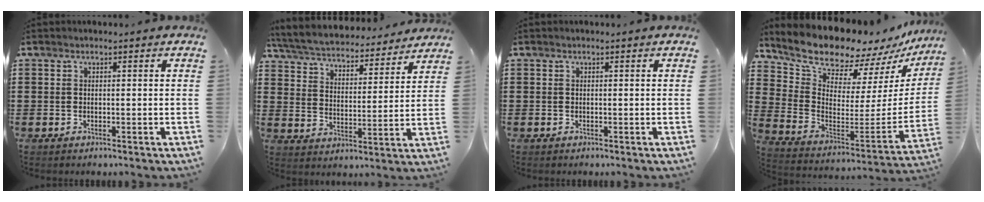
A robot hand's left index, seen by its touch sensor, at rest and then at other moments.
{"total": 4.9, "force": [4.8, 0.3, 1.1], "torque": [-0.047, -0.033, 0.078]}
{"total": 0.0}
{"total": 10.8, "force": [10.2, 2.3, 2.5], "torque": [-0.093, -0.085, 0.179]}